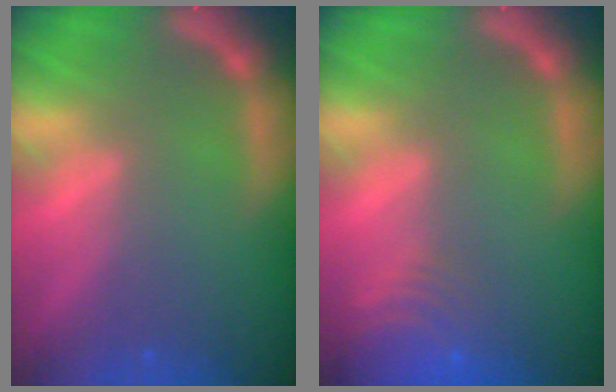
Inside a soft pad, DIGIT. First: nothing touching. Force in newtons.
{"total": 7.0}